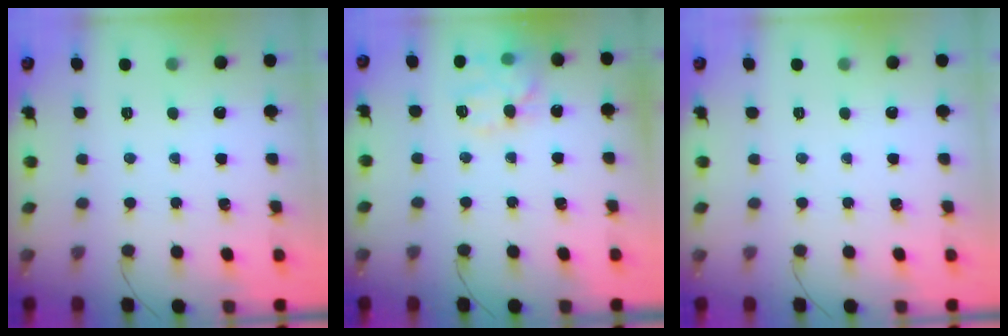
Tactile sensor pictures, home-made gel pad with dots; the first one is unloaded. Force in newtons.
{"total": 11.9, "press": 11.8, "slide": 0.6}
{"total": 0.0}